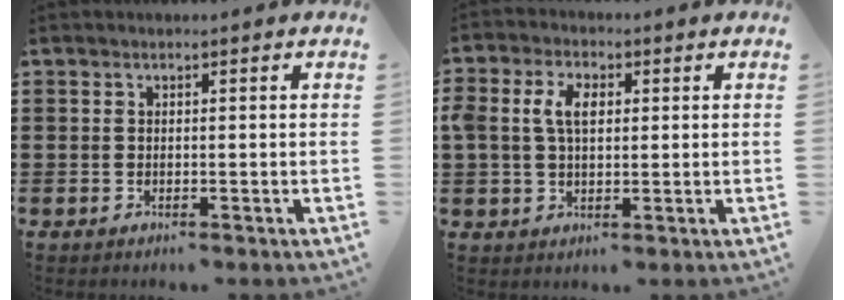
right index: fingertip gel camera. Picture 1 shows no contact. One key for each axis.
{"total": 5.0, "fx": 0.9, "fy": 3.2, "fz": 3.8, "tx": -0.098, "ty": 0.009, "tz": 0.008}